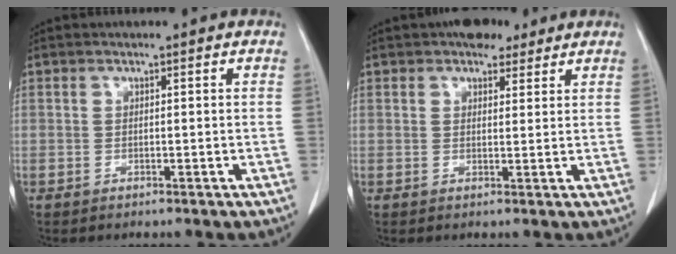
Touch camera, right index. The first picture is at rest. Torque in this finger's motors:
{"motor_torque": [0.45, 0.45, 0.05, 0.05]}